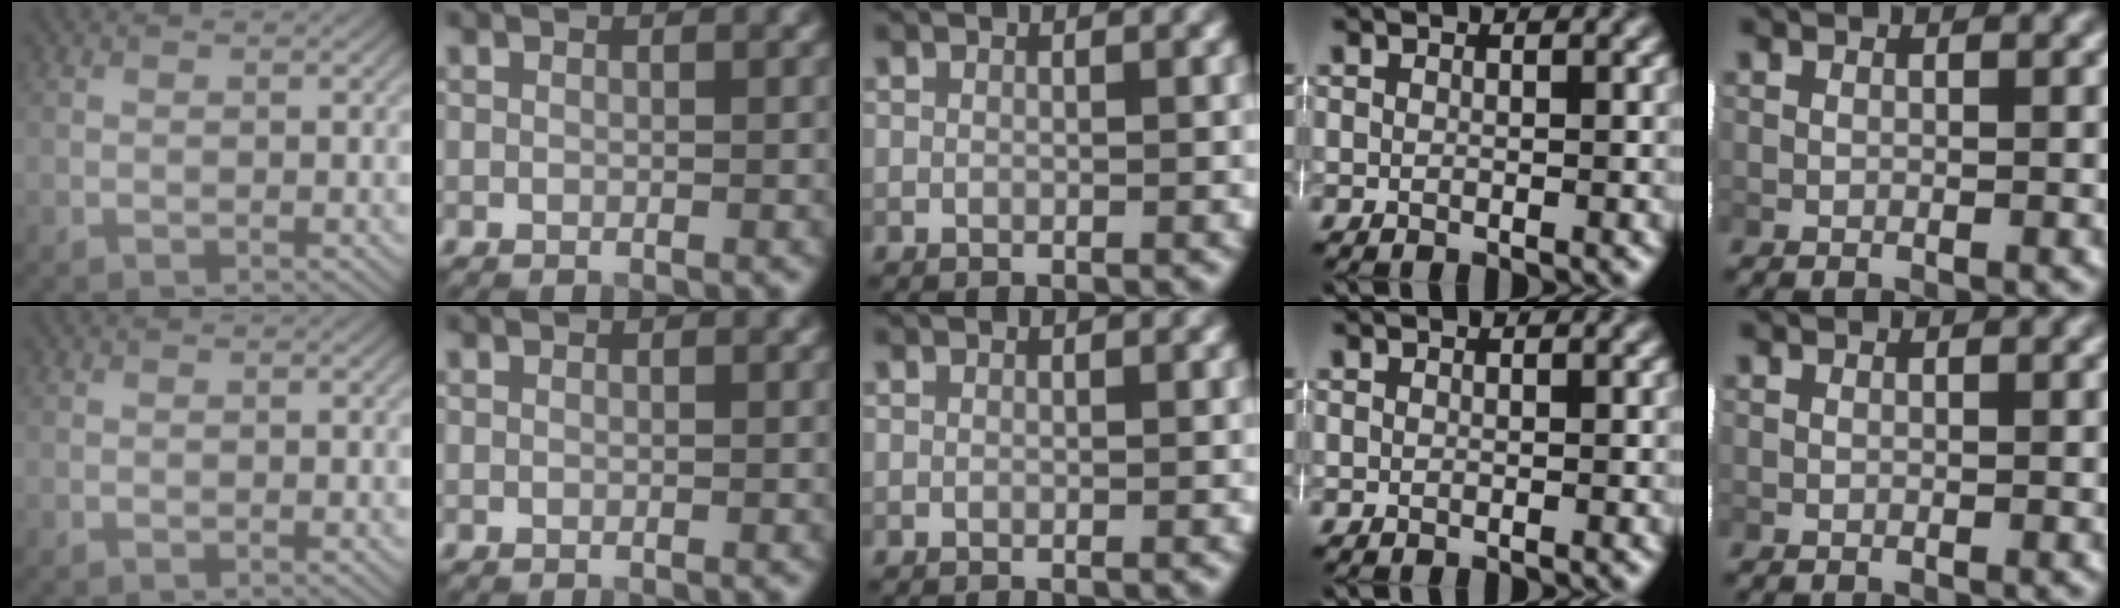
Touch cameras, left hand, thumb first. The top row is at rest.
{}